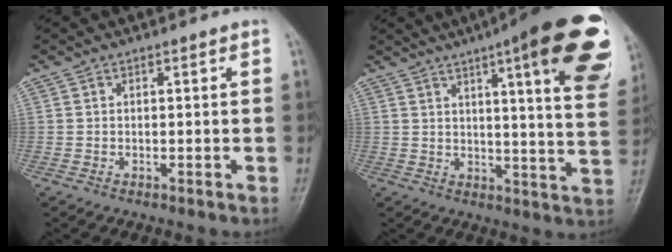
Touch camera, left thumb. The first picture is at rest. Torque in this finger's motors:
{"motor_torque": [2.51, 1.10, 1.80, -0.97, 0.28]}